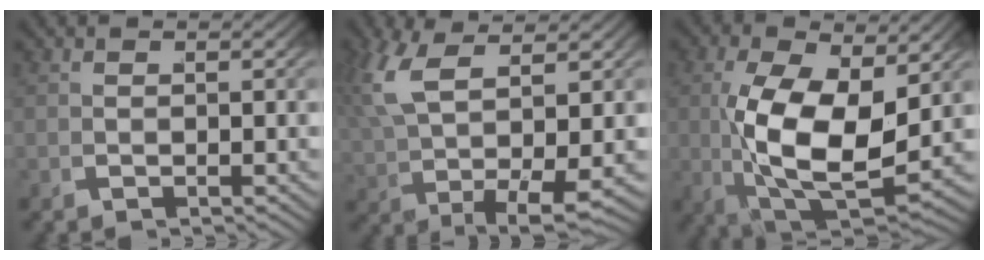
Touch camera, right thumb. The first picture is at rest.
{"total": 6.3, "force": [1.2, 2.9, 5.4], "torque": [-0.136, -0.015, 0.043]}
{"total": 12.7, "force": [-0.3, 7.4, 10.2], "torque": [-0.240, -0.056, 0.026]}